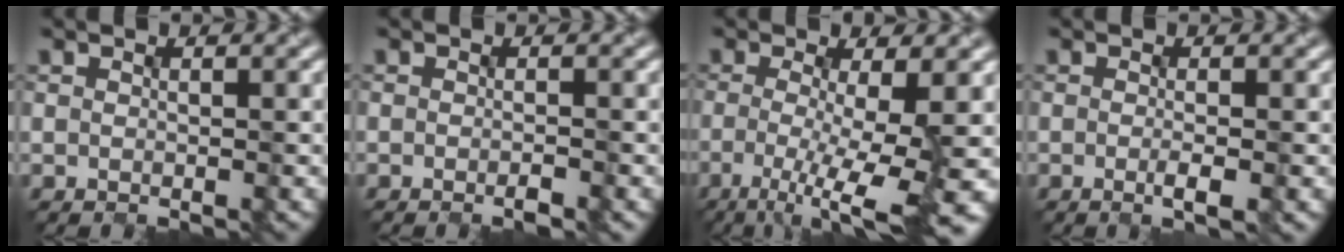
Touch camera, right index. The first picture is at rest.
{"total": 0.8, "force": [-0.6, 0.0, 0.5], "torque": [-0.012, -0.002, -0.007]}
{"total": 8.2, "force": [-1.4, 1.8, 7.9], "torque": [-0.107, -0.012, -0.020]}
{"total": 1.5, "force": [-0.5, 0.3, 1.4], "torque": [-0.024, -0.001, -0.006]}